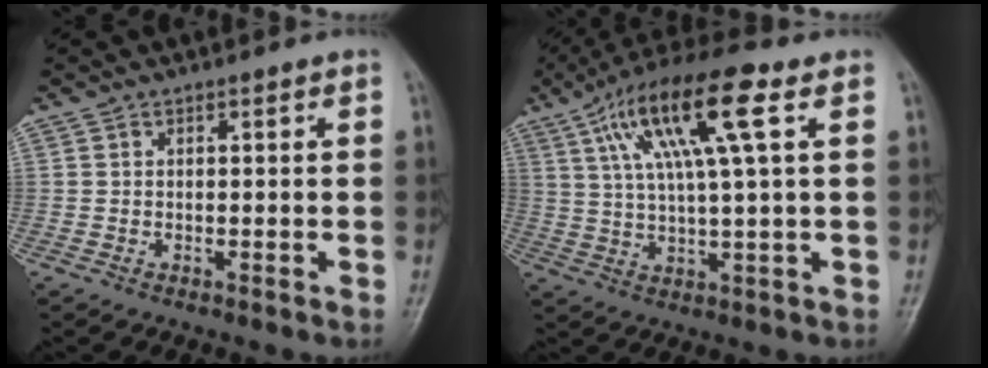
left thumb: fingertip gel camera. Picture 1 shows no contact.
{"total": 15.6, "force": [5.9, 2.9, 14.1], "torque": [-0.269, 0.010, 0.099]}